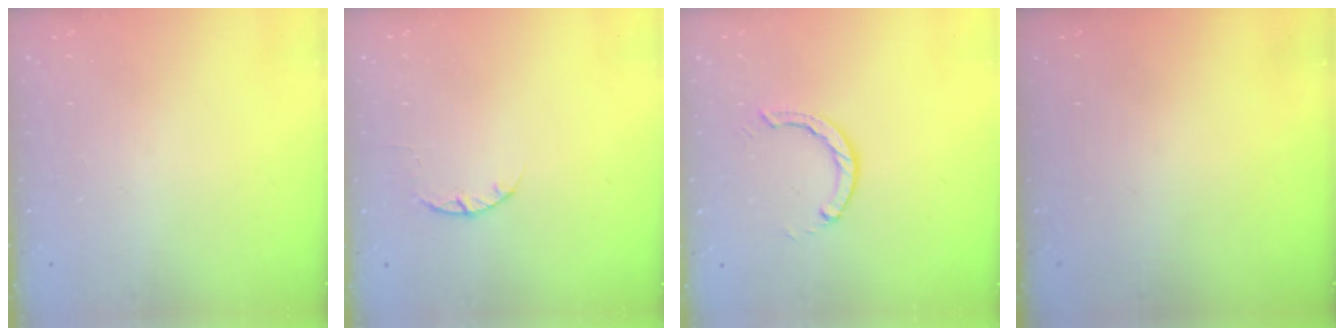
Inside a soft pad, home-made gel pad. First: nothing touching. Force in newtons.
{"total": 2.4, "press": 2.4, "slide": 0.4}
{"total": 2.9, "press": 2.9, "slide": 0.4}
{"total": 0.0}